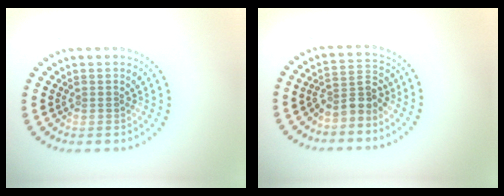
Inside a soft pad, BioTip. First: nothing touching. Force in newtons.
{"total": 2.8, "press": 2.1, "slide": 1.8}